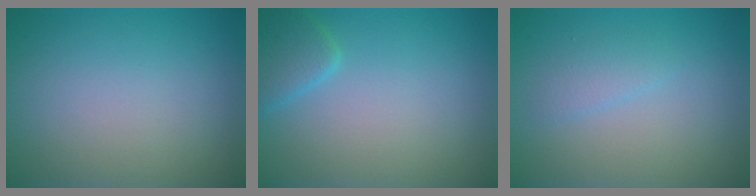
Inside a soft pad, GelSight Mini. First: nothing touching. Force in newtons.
{"total": 2.3, "press": 2.3, "slide": 0.2}
{"total": 1.3, "press": 1.3, "slide": 0.1}